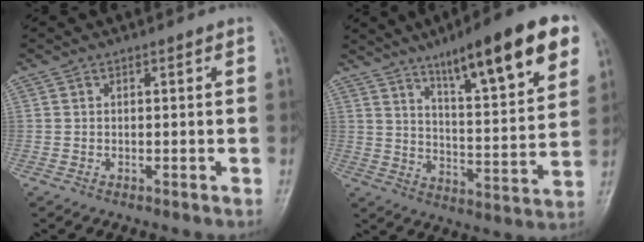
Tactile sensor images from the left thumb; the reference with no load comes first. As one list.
[{"total": 21.0, "force": [12.1, 4.3, 16.5], "torque": [-0.214, -0.039, 0.189]}]